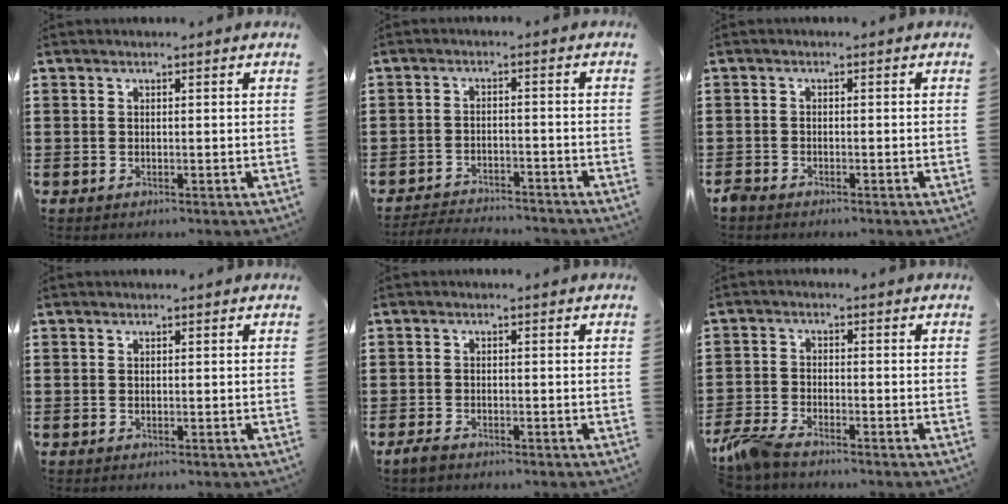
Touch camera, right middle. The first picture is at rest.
{"total": 3.3, "force": [-3.3, 0.4, 0.2], "torque": [-0.007, 0.003, -0.071]}
{"total": 1.1, "force": [-1.1, 0.4, 0.2], "torque": [-0.014, -0.002, -0.025]}
{"total": 0.0}
{"total": 1.8, "force": [-1.4, 0.8, 0.9], "torque": [-0.026, 0.000, -0.030]}
{"total": 4.5, "force": [-3.9, 1.0, 2.0], "torque": [-0.067, -0.007, -0.084]}